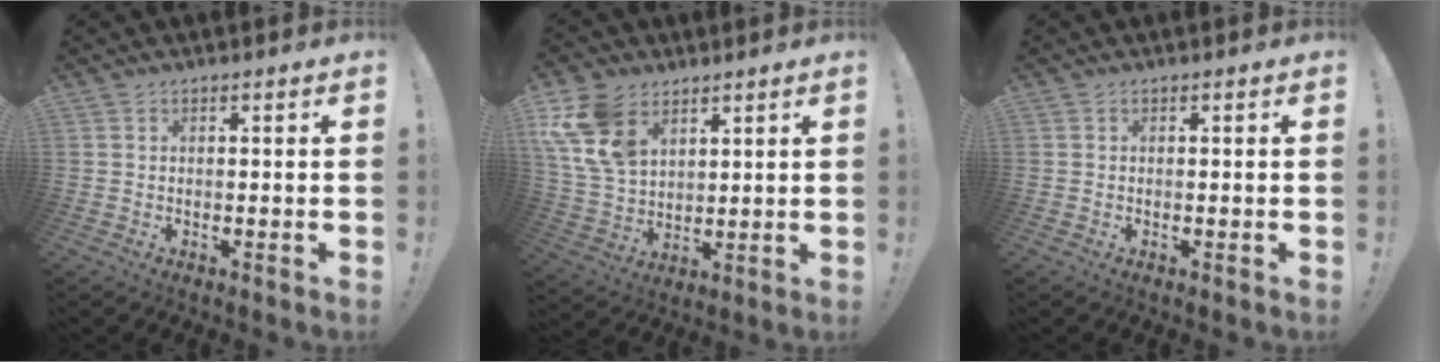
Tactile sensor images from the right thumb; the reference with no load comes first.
{"total": 15.0, "force": [7.9, 10.0, 7.9], "torque": [-0.173, -0.035, 0.156]}
{"total": 0.0}